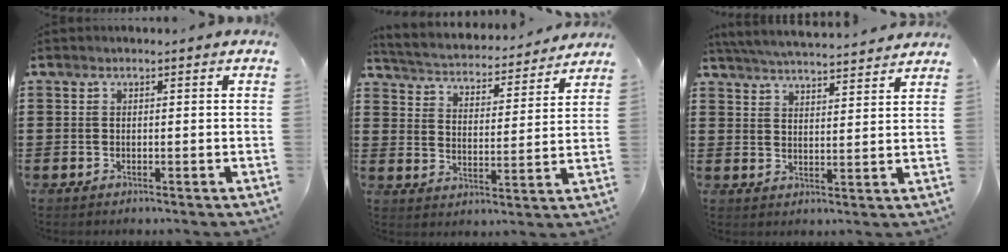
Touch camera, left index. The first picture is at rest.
{"total": 3.2, "force": [3.2, 0.2, 0.2], "torque": [-0.027, -0.031, 0.045]}
{"total": 5.0, "force": [4.9, -0.4, 0.7], "torque": [-0.033, -0.028, 0.086]}